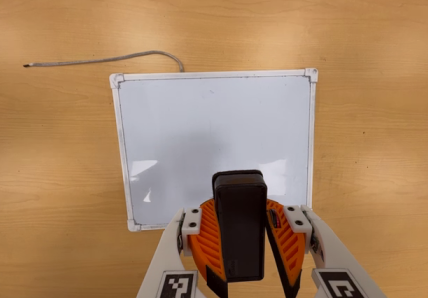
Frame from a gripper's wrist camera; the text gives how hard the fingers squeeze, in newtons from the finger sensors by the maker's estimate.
{"total": 11.0, "left": 10.5, "right": 11.5}